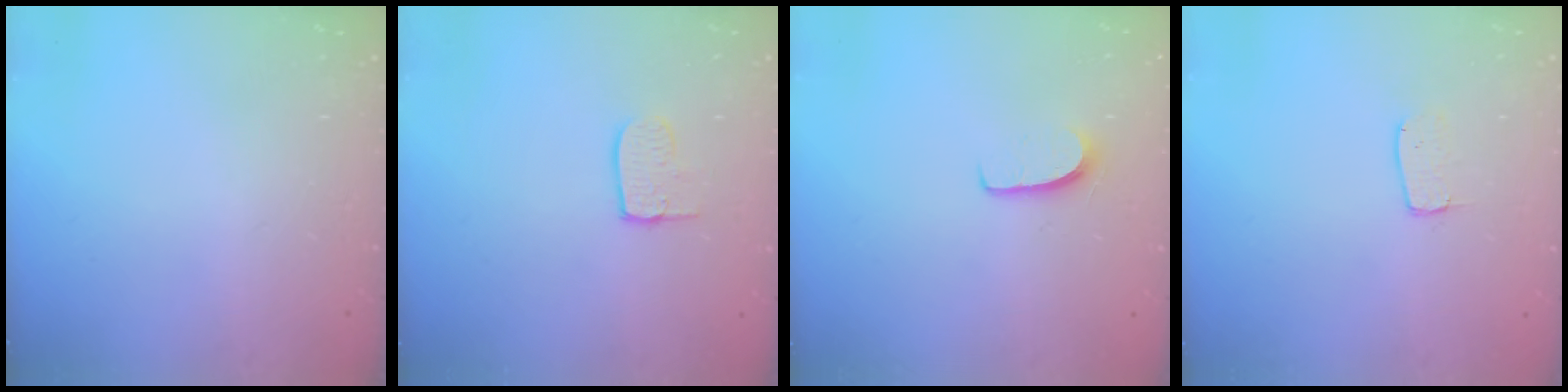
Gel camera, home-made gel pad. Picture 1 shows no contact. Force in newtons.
{"total": 7.7, "press": 7.7, "slide": 0.6}
{"total": 5.8, "press": 5.8, "slide": 0.5}
{"total": 4.0, "press": 4.0, "slide": 0.3}